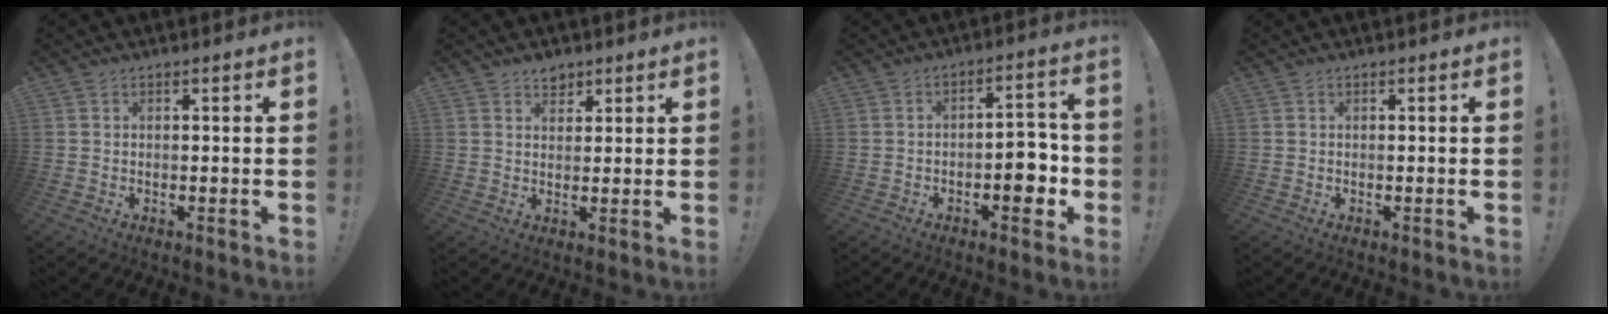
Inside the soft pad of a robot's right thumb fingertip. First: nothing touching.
{"total": 4.0, "force": [3.0, 2.6, 0.8], "torque": [0.005, -0.017, 0.052]}
{"total": 9.4, "force": [-2.9, 5.0, 7.4], "torque": [-0.083, 0.020, -0.046]}
{"total": 0.0}